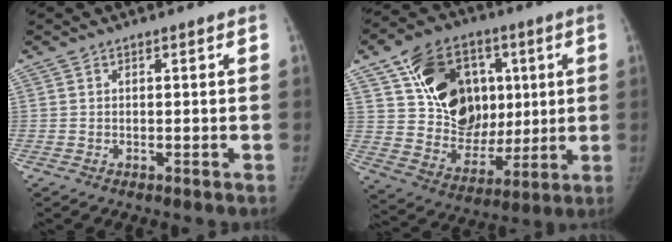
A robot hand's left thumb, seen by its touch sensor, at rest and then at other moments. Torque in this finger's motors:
{"motor_torque": [0.72, 1.40, -0.08, -0.02, 0.17]}